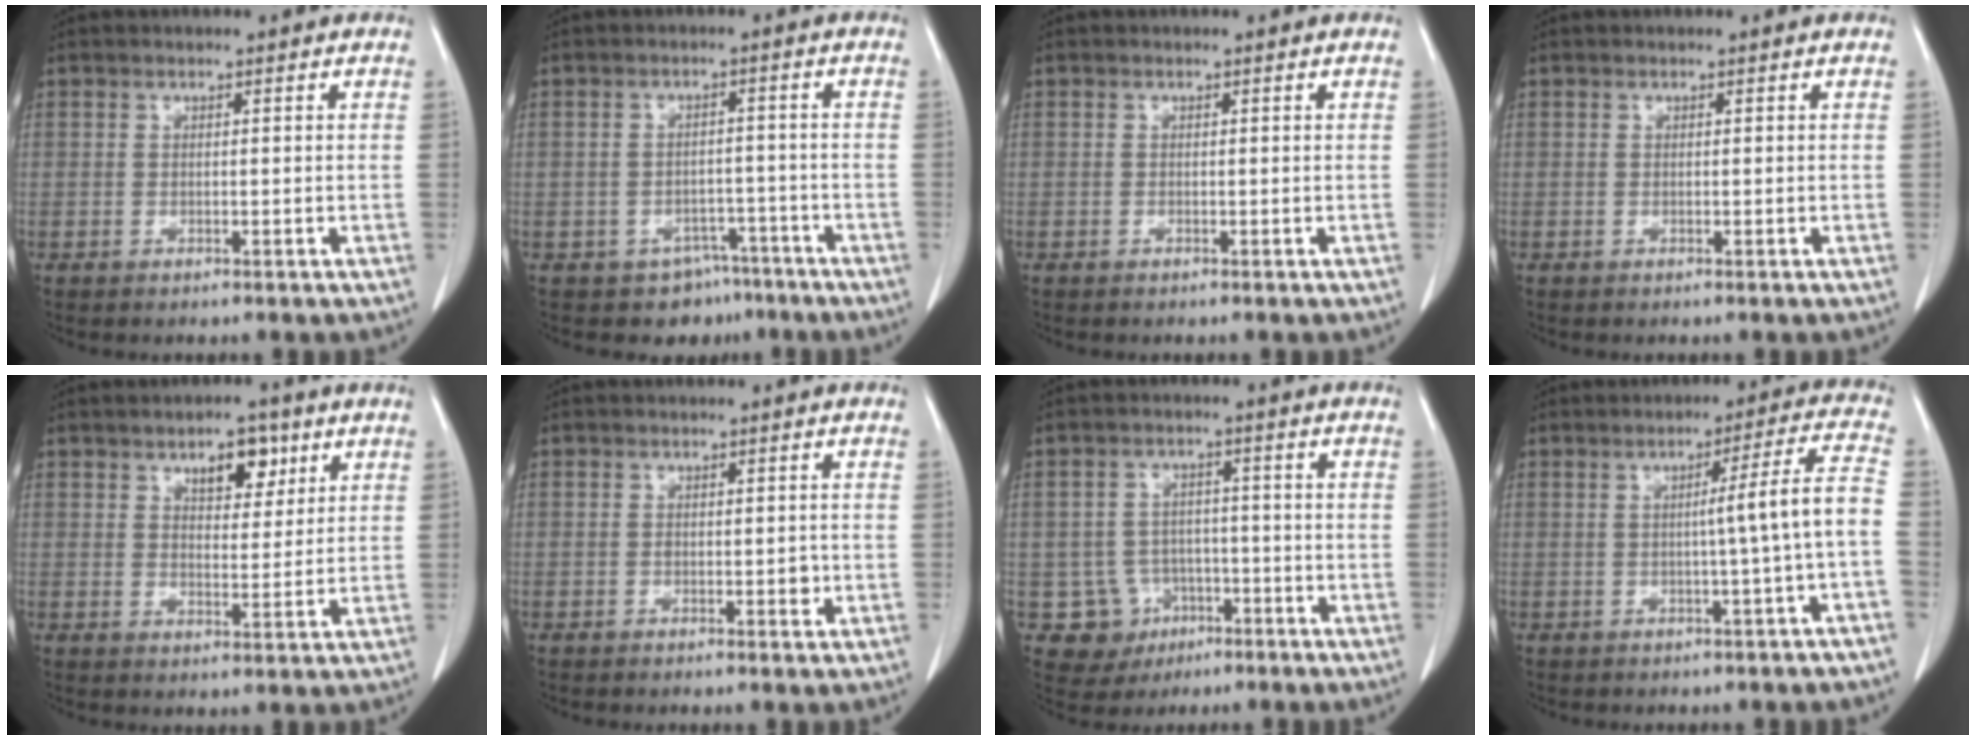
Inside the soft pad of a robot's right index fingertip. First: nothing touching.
{"total": 6.1, "force": [-4.4, 4.2, 0.7], "torque": [0.007, 0.015, -0.056]}
{"total": 0.0}
{"total": 0.0}
{"total": 5.8, "force": [3.2, 2.9, 3.9], "torque": [-0.055, 0.003, 0.049]}
{"total": 1.7, "force": [-0.4, 0.9, 1.3], "torque": [-0.016, 0.003, -0.001]}
{"total": 7.0, "force": [-2.5, 6.5, 0.8], "torque": [-0.012, 0.011, -0.030]}
{"total": 7.3, "force": [-1.2, -1.5, 7.0], "torque": [-0.096, 0.014, -0.016]}